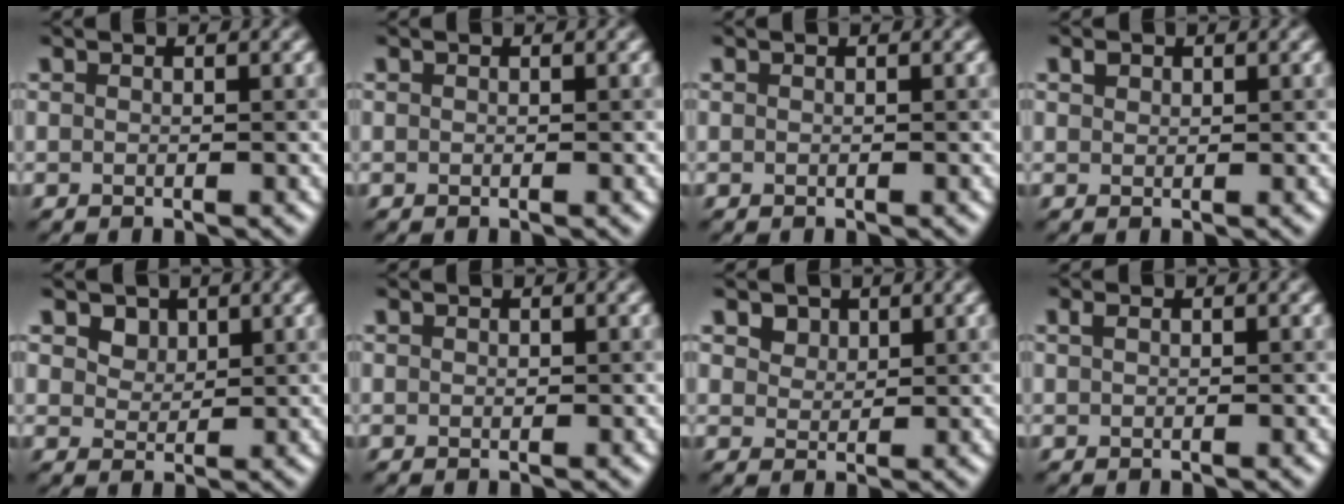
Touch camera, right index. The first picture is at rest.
{"total": 0.0}
{"total": 0.0}
{"total": 0.9, "force": [0.6, 0.6, 0.2], "torque": [-0.005, -0.001, 0.011]}
{"total": 2.3, "force": [1.4, 1.6, 0.8], "torque": [-0.025, -0.015, 0.034]}
{"total": 0.0}
{"total": 2.6, "force": [1.7, 1.7, 0.9], "torque": [-0.031, -0.011, 0.040]}
{"total": 0.6, "force": [0.3, 0.3, 0.4], "torque": [-0.011, 0.003, 0.007]}